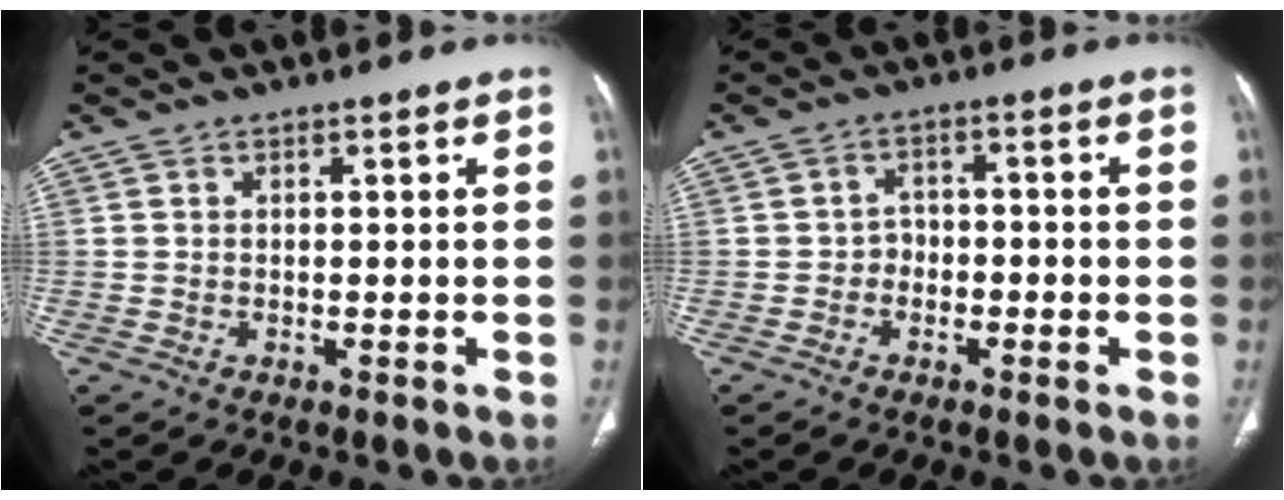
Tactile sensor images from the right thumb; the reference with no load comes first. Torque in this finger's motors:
{"motor_torque": [-0.34, 0.22, -0.20, -0.10, -0.01]}